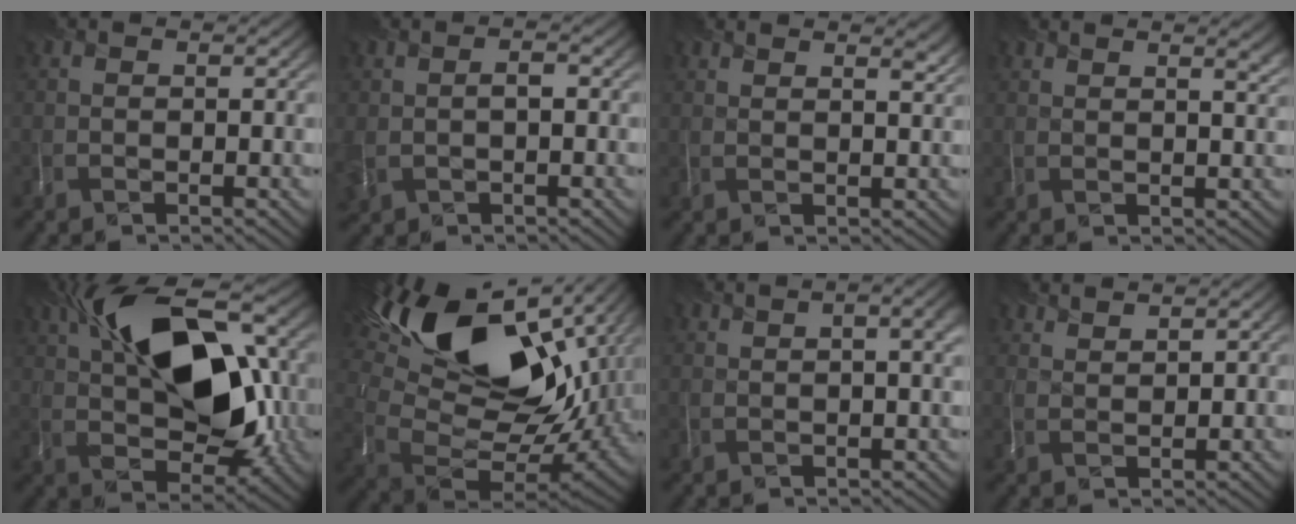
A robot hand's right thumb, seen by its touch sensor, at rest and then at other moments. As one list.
[{"total": 2.3, "force": [-0.4, 1.4, 1.7], "torque": [-0.045, 0.001, -0.007]}, {"total": 4.1, "force": [3.3, 1.3, 2.1], "torque": [-0.023, 0.007, 0.044]}, {"total": 4.6, "force": [3.2, 1.6, 2.9], "torque": [-0.026, 0.016, 0.039]}, {"total": 15.5, "force": [3.3, 8.3, 12.6], "torque": [-0.196, 0.027, 0.048]}, {"total": 19.9, "force": [7.3, 11.3, 14.7], "torque": [-0.280, 0.011, 0.149]}, {"total": 3.5, "force": [1.5, 1.0, 3.0], "torque": [-0.035, 0.018, 0.017]}, {"total": 2.6, "force": [2.6, 0.5, 0.2], "torque": [-0.005, 0.003, 0.051]}]